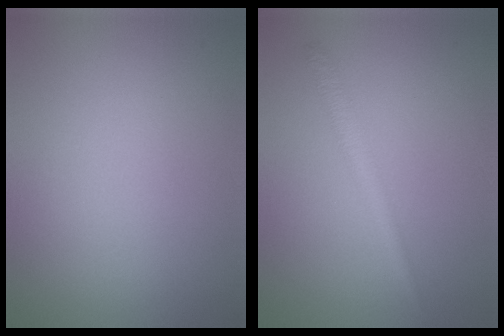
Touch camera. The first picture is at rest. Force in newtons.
{"total": 1.8, "press": 1.8, "slide": 0.1}